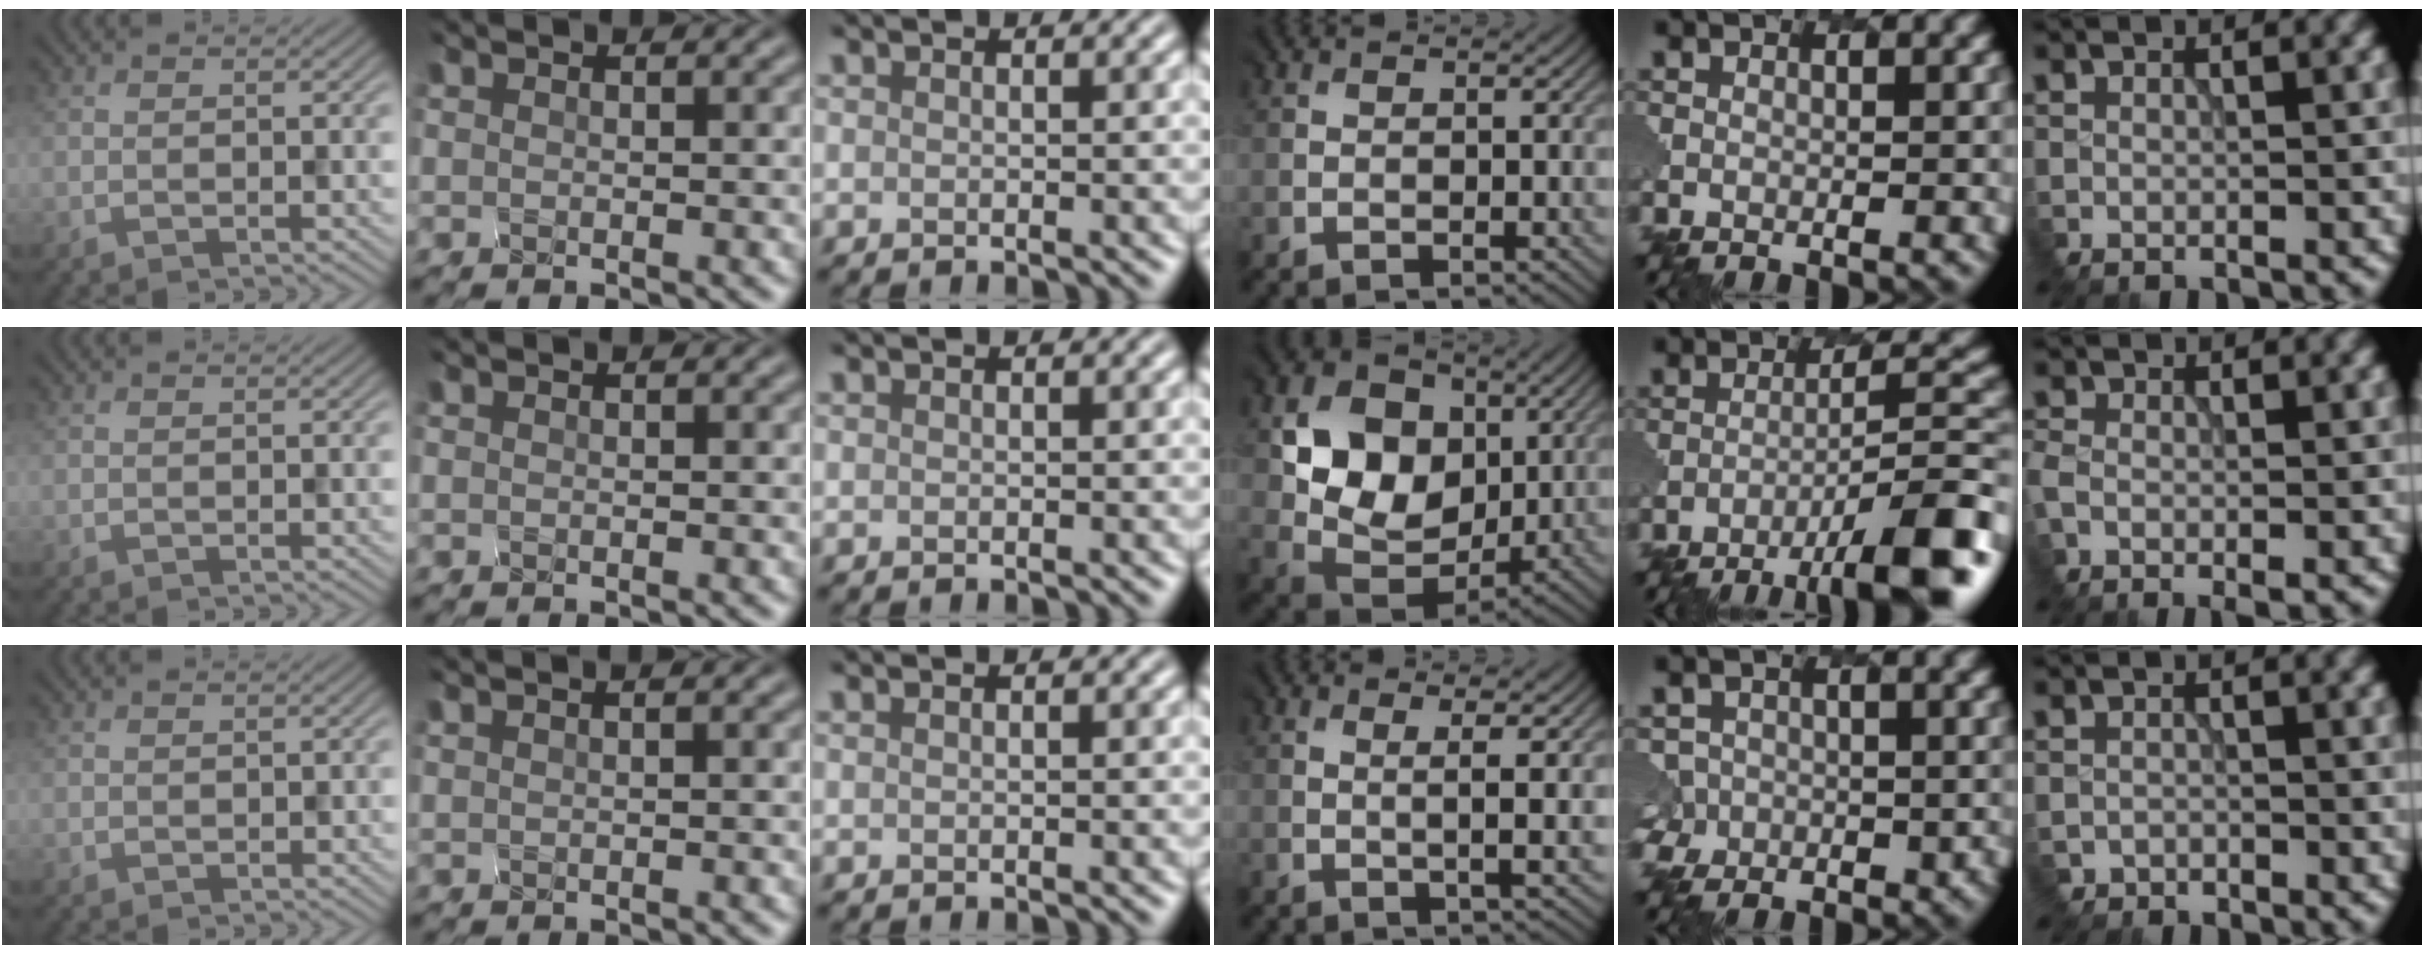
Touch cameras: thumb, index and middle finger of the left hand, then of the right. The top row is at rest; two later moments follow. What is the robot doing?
{"motion": "disassemble", "object": "battery cover"}